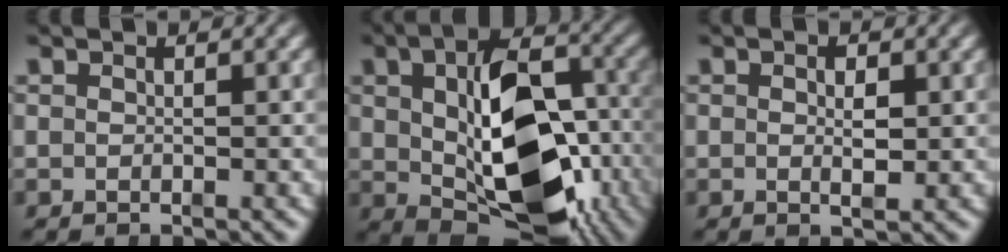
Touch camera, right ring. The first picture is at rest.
{"total": 14.2, "force": [-2.2, 7.7, 11.7], "torque": [-0.181, -0.043, -0.009]}
{"total": 1.8, "force": [0.0, 0.6, 1.7], "torque": [-0.023, -0.007, -0.001]}